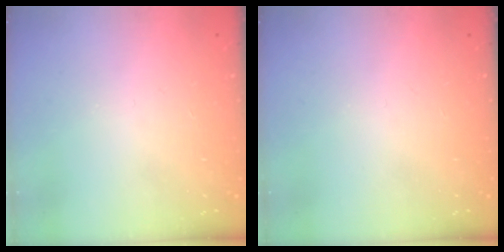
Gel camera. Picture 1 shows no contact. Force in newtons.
{"total": 0.0}